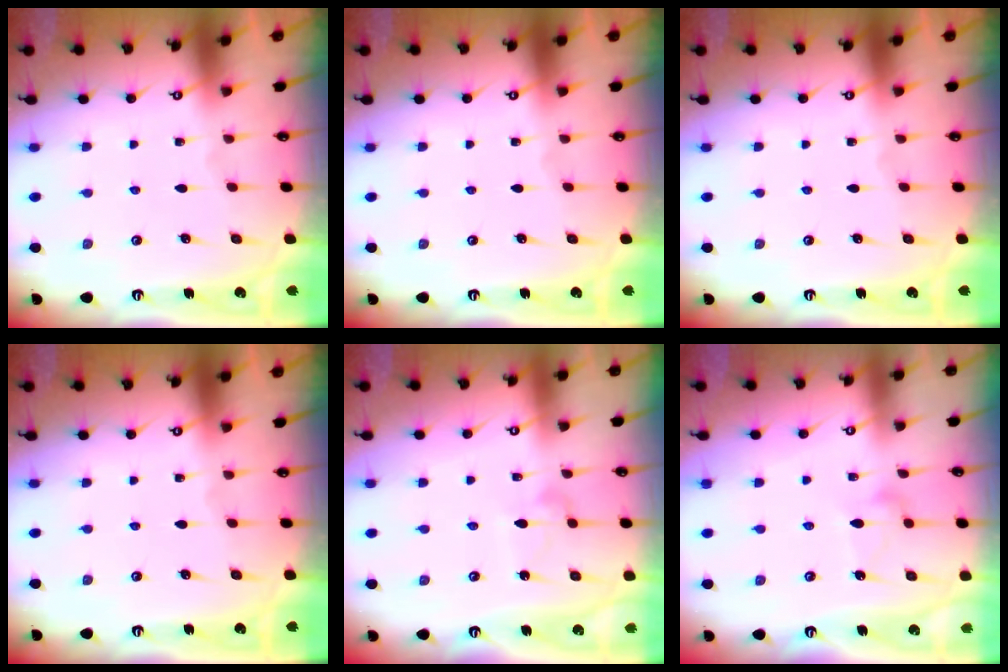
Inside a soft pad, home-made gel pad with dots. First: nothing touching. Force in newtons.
{"total": 0.0}
{"total": 0.0}
{"total": 0.0}
{"total": 6.1, "press": 6.1, "slide": 0.4}
{"total": 8.6, "press": 8.6, "slide": 0.4}